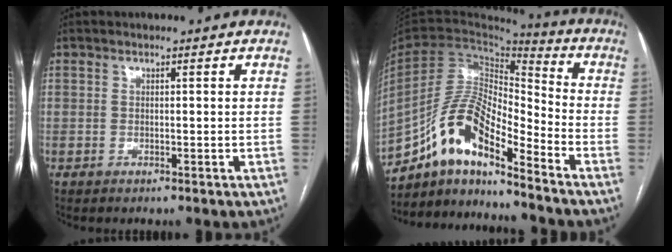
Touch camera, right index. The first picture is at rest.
{"total": 13.9, "force": [-9.9, 3.2, 9.2], "torque": [-0.181, 0.027, -0.177]}